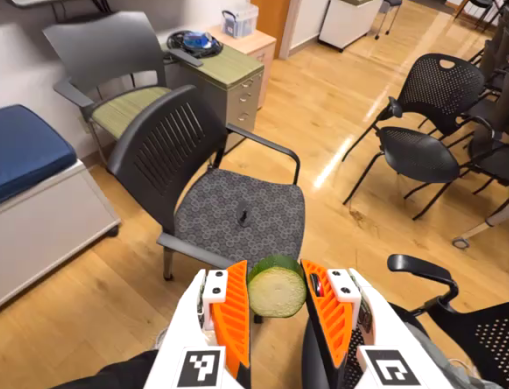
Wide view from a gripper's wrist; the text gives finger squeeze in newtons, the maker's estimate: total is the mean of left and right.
{"total": 12.9, "left": 14.9, "right": 10.9}